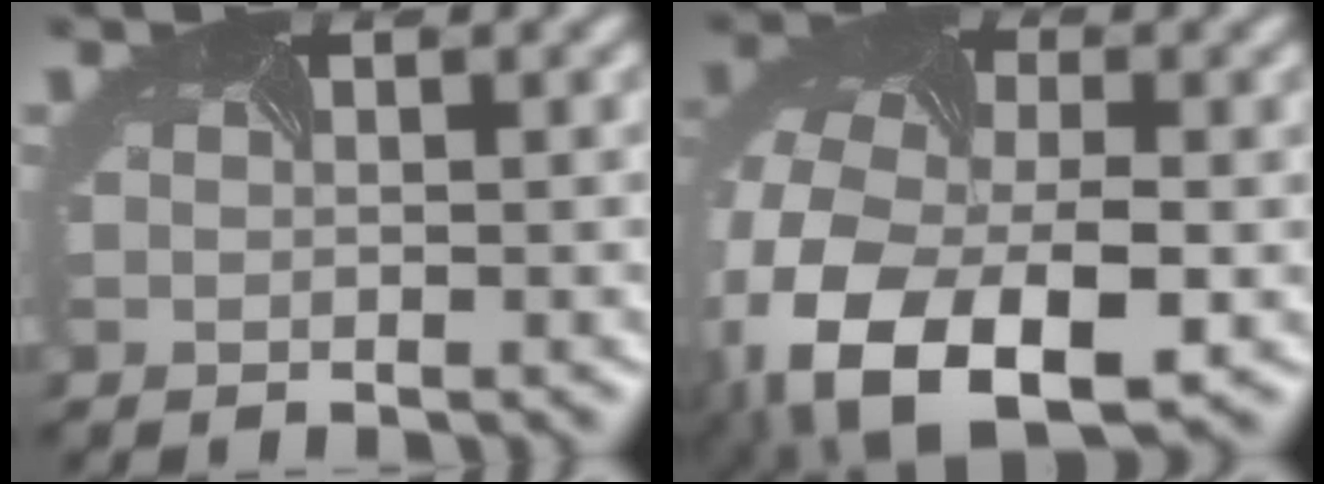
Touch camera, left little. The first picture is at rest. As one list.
[{"total": 13.7, "force": [-5.0, 8.4, 9.6], "torque": [-0.226, -0.033, -0.078]}]